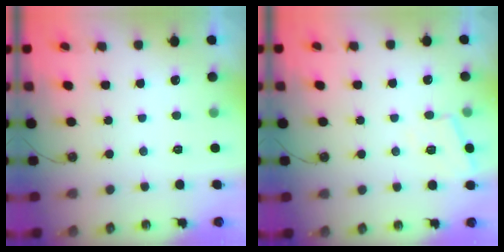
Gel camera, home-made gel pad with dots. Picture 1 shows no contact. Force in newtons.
{"total": 5.5, "press": 5.4, "slide": 0.7}